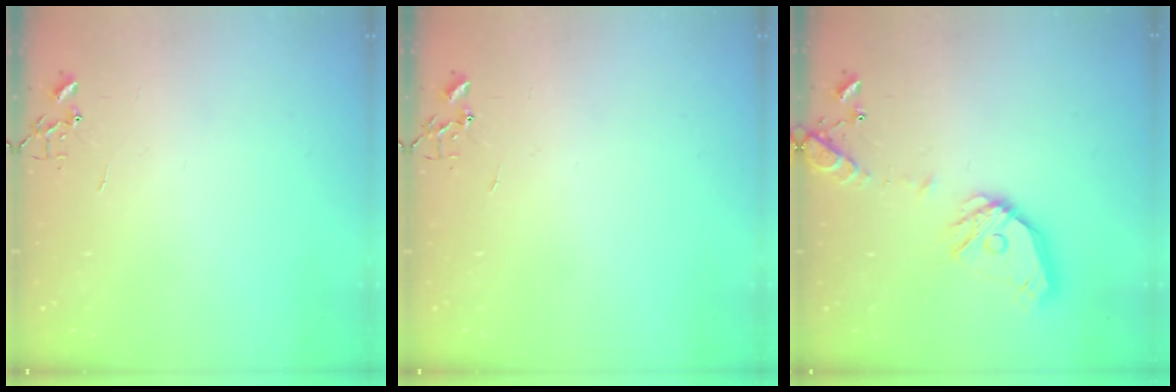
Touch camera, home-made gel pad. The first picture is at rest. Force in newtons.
{"total": 0.0}
{"total": 15.7, "press": 15.4, "slide": 2.5}